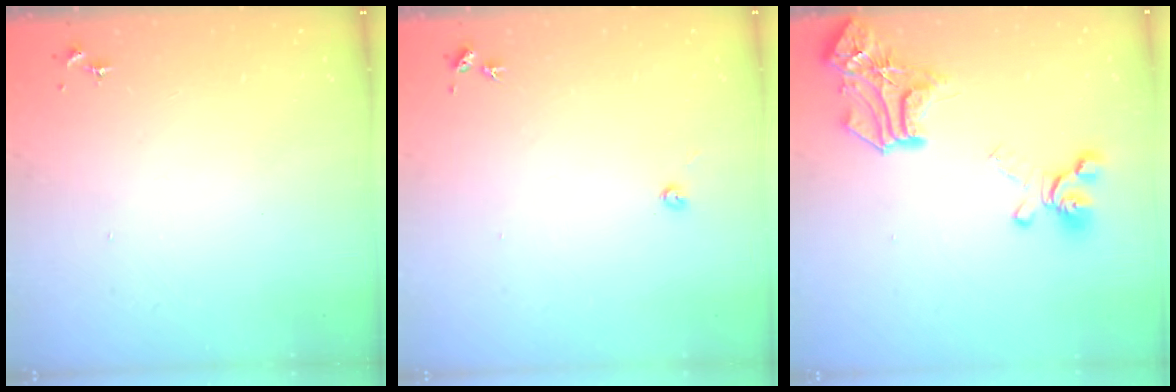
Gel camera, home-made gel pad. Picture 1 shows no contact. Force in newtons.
{"total": 2.2, "press": 2.2, "slide": 0.3}
{"total": 19.7, "press": 19.7, "slide": 1.4}